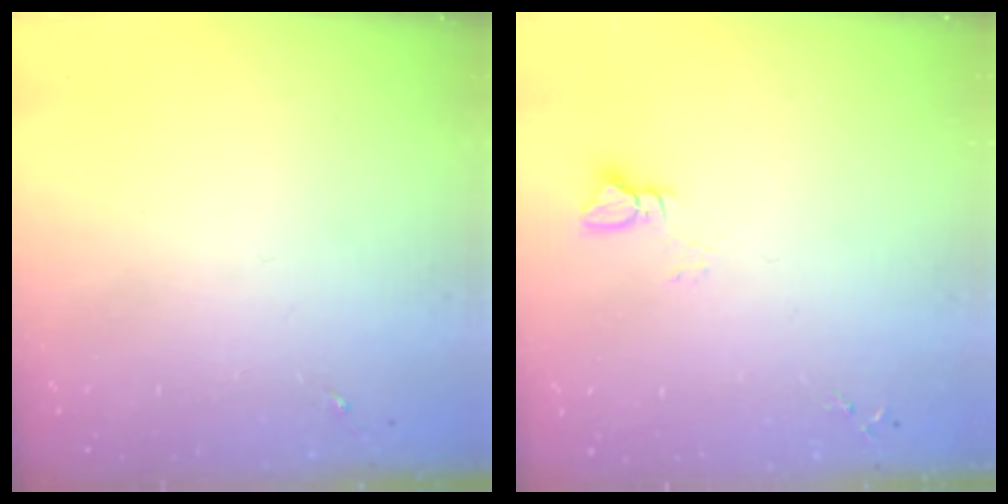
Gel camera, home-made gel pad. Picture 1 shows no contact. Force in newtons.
{"total": 3.0, "press": 3.0, "slide": 0.3}